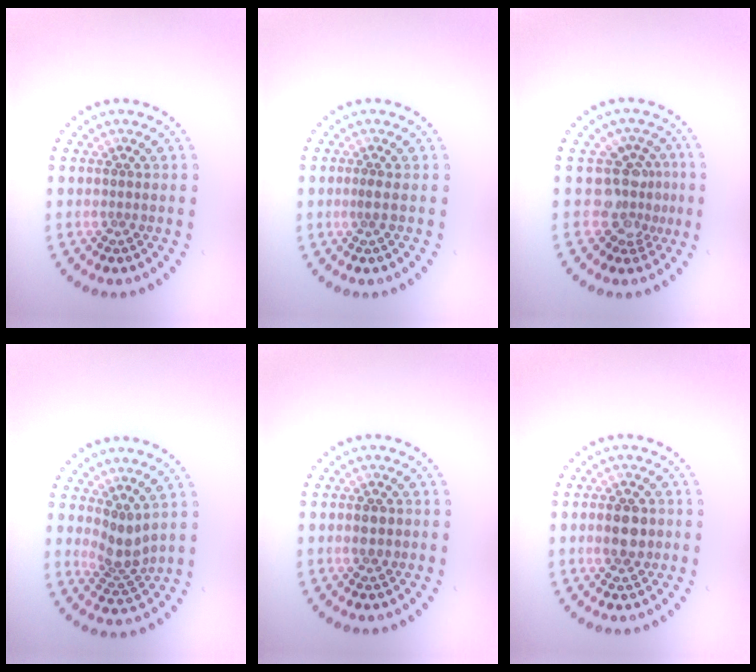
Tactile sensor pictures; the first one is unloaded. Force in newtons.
{"total": 0.6, "press": 0.4, "slide": 0.5}
{"total": 3.6, "press": 2.7, "slide": 2.4}
{"total": 2.7, "press": 2.1, "slide": 1.7}
{"total": 1.7, "press": 1.7, "slide": 0.0}
{"total": 2.9, "press": 2.9, "slide": 0.1}